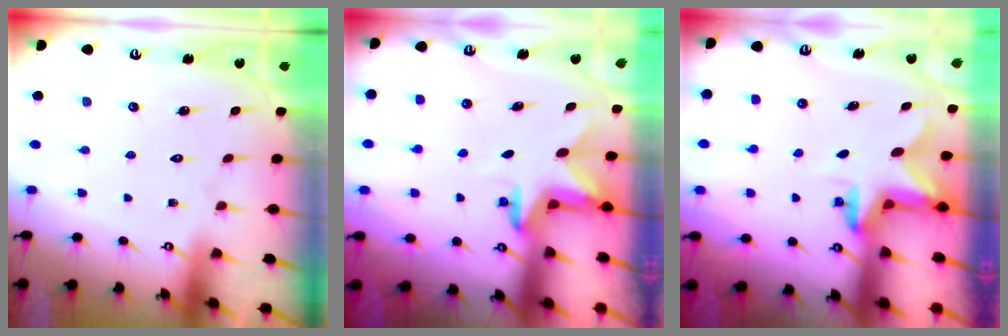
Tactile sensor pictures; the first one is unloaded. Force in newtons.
{"total": 3.1, "press": 3.0, "slide": 0.7}
{"total": 2.5, "press": 2.5, "slide": 0.5}